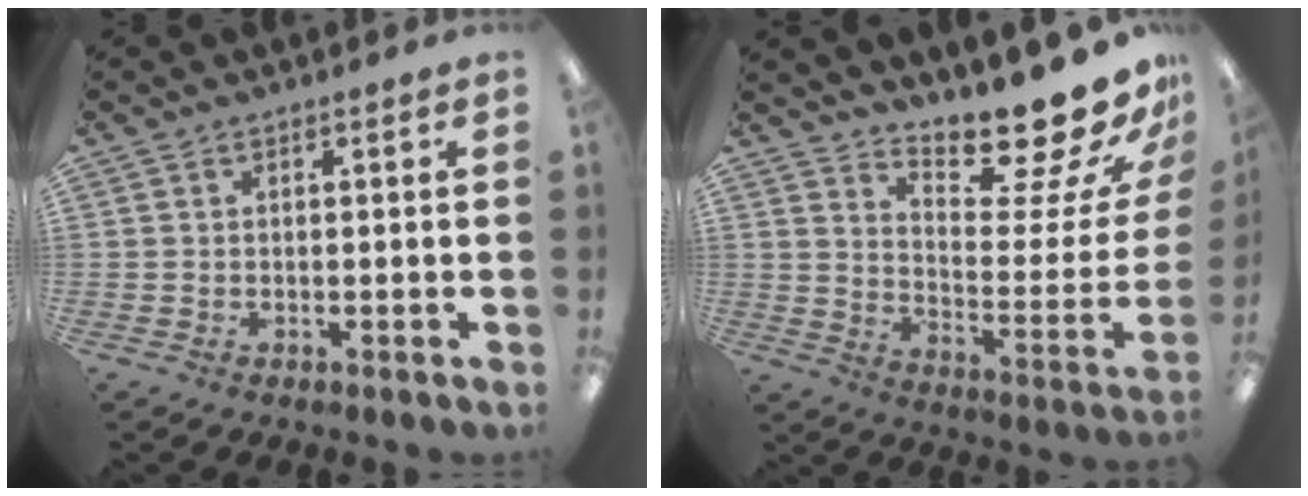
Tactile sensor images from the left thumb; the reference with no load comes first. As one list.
[{"total": 18.8, "force": [16.3, 3.8, 8.7], "torque": [-0.101, -0.140, 0.261]}]